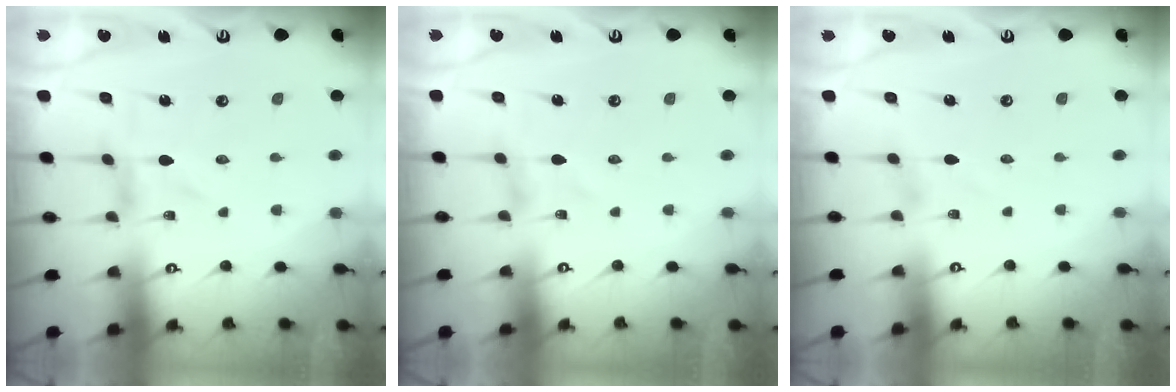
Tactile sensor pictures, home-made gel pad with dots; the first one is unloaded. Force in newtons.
{"total": 0.0}
{"total": 1.4, "press": 1.4, "slide": 0.1}